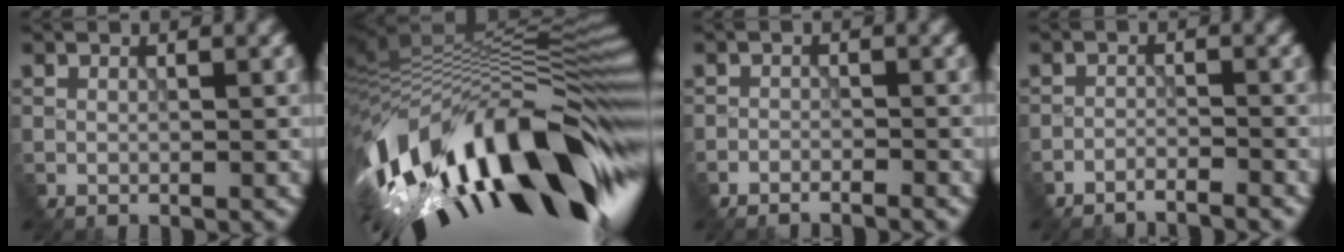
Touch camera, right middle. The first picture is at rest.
{"total": 16.5, "force": [-6.6, 5.6, 14.0], "torque": [-0.240, -0.007, -0.094]}
{"total": 3.0, "force": [-2.9, -0.6, -0.4], "torque": [-0.006, 0.004, -0.033]}
{"total": 3.3, "force": [-3.2, -0.7, -0.4], "torque": [-0.007, -0.001, -0.042]}